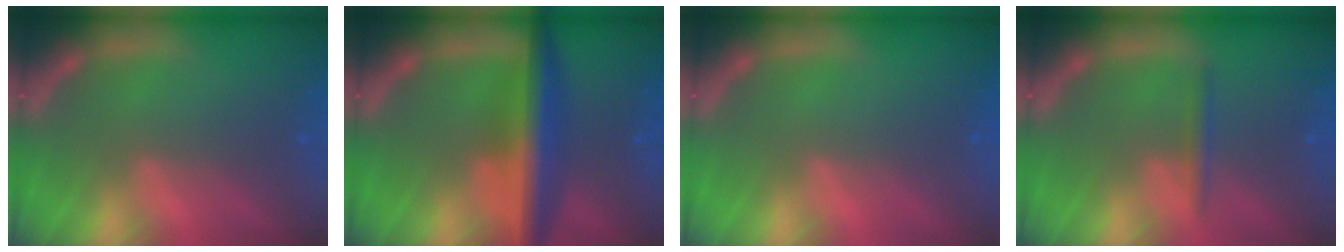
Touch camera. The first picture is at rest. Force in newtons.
{"total": 7.0}
{"total": 0.0}
{"total": 1.4}